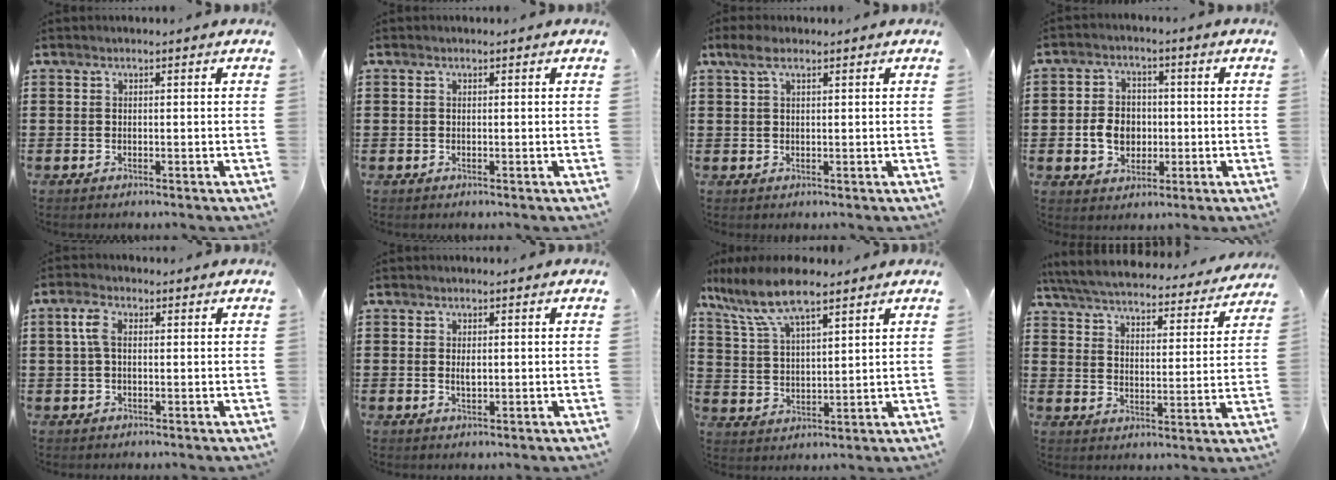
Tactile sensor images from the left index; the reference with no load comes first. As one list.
[{"total": 0.0}, {"total": 2.9, "force": [1.3, 1.1, 2.3], "torque": [-0.057, 0.002, 0.020]}, {"total": 5.8, "force": [-0.7, 4.7, 3.4], "torque": [-0.072, 0.006, -0.017]}, {"total": 4.1, "force": [0.8, 2.1, 3.4], "torque": [-0.082, 0.008, 0.011]}, {"total": 1.4, "force": [0.1, 0.6, 1.3], "torque": [-0.026, 0.003, 0.000]}, {"total": 9.3, "force": [7.1, 2.3, 5.5], "torque": [-0.129, -0.014, 0.128]}, {"total": 5.5, "force": [5.4, 0.1, 1.1], "torque": [-0.049, -0.040, 0.091]}]